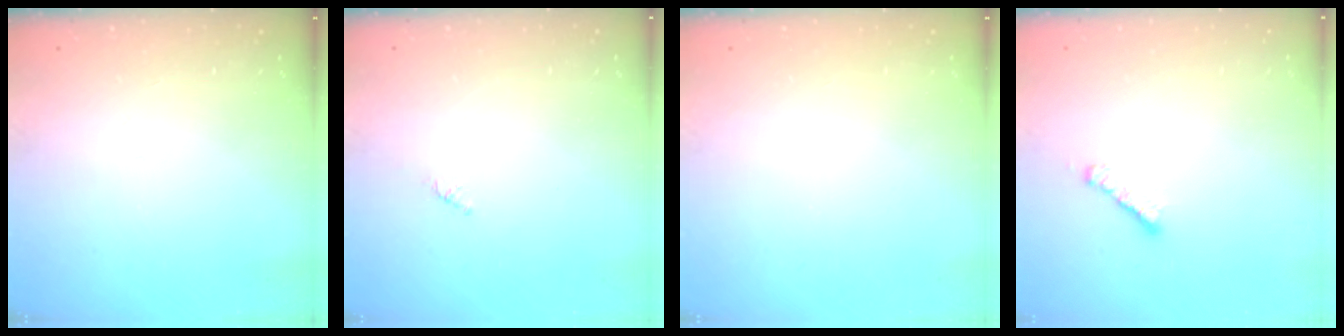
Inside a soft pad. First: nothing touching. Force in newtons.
{"total": 0.8, "press": 0.7, "slide": 0.4}
{"total": 0.0}
{"total": 2.3, "press": 2.3, "slide": 0.4}